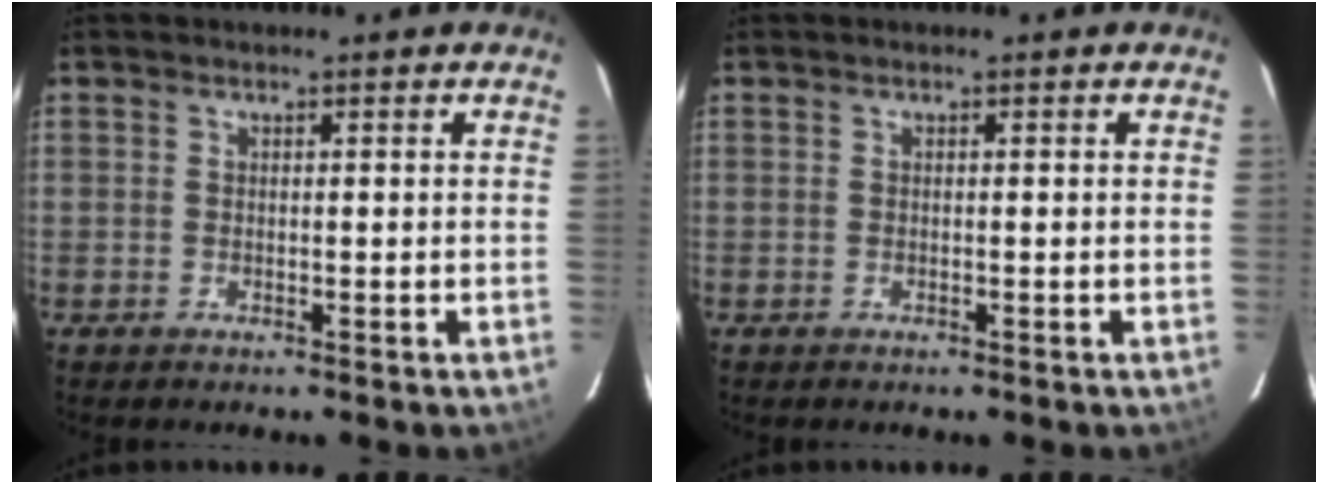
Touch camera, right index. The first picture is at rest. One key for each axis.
{"total": 0.0}